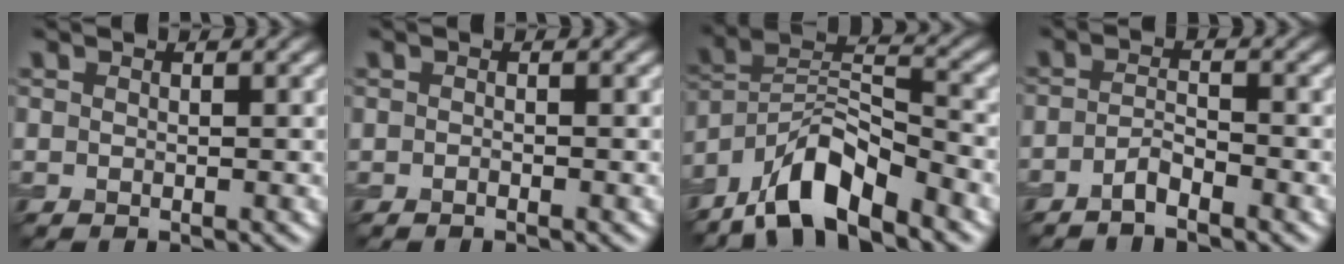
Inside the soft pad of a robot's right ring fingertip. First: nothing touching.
{"total": 0.0}
{"total": 8.5, "force": [-6.3, 2.6, 5.0], "torque": [-0.081, 0.006, -0.126]}
{"total": 1.8, "force": [-1.4, 0.3, 1.1], "torque": [-0.021, 0.005, -0.032]}